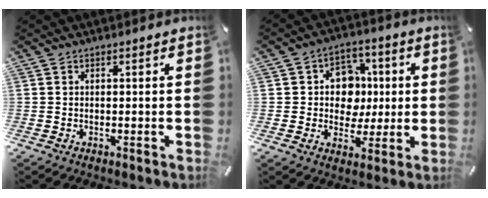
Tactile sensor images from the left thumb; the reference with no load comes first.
{"total": 10.3, "force": [0.8, 9.3, 4.4], "torque": [-0.058, 0.002, 0.019]}